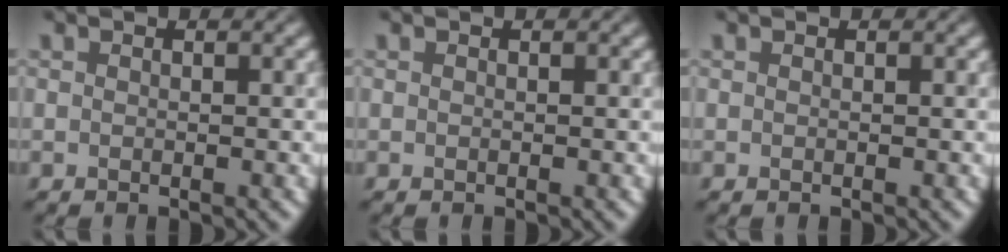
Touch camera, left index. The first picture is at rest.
{"total": 0.0}
{"total": 0.0}